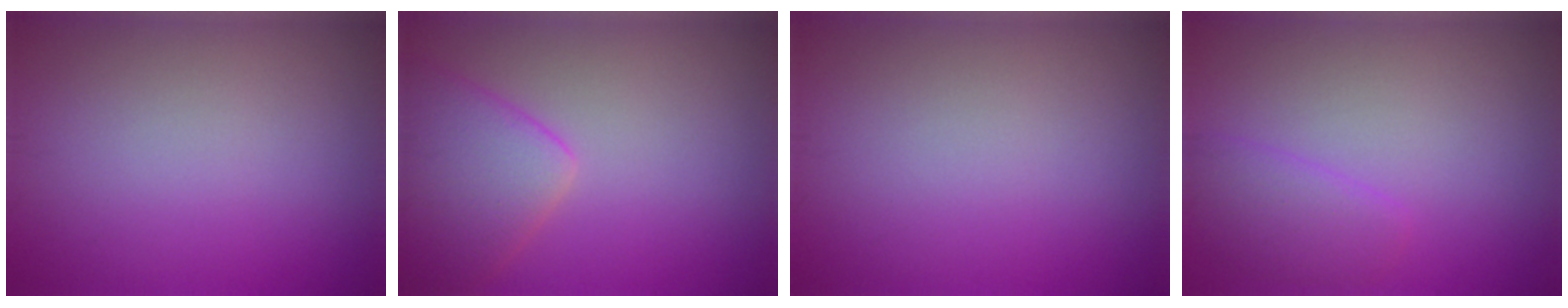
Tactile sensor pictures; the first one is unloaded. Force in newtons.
{"total": 5.3, "press": 5.3, "slide": 0.2}
{"total": 0.0}
{"total": 2.4, "press": 2.4, "slide": 0.2}